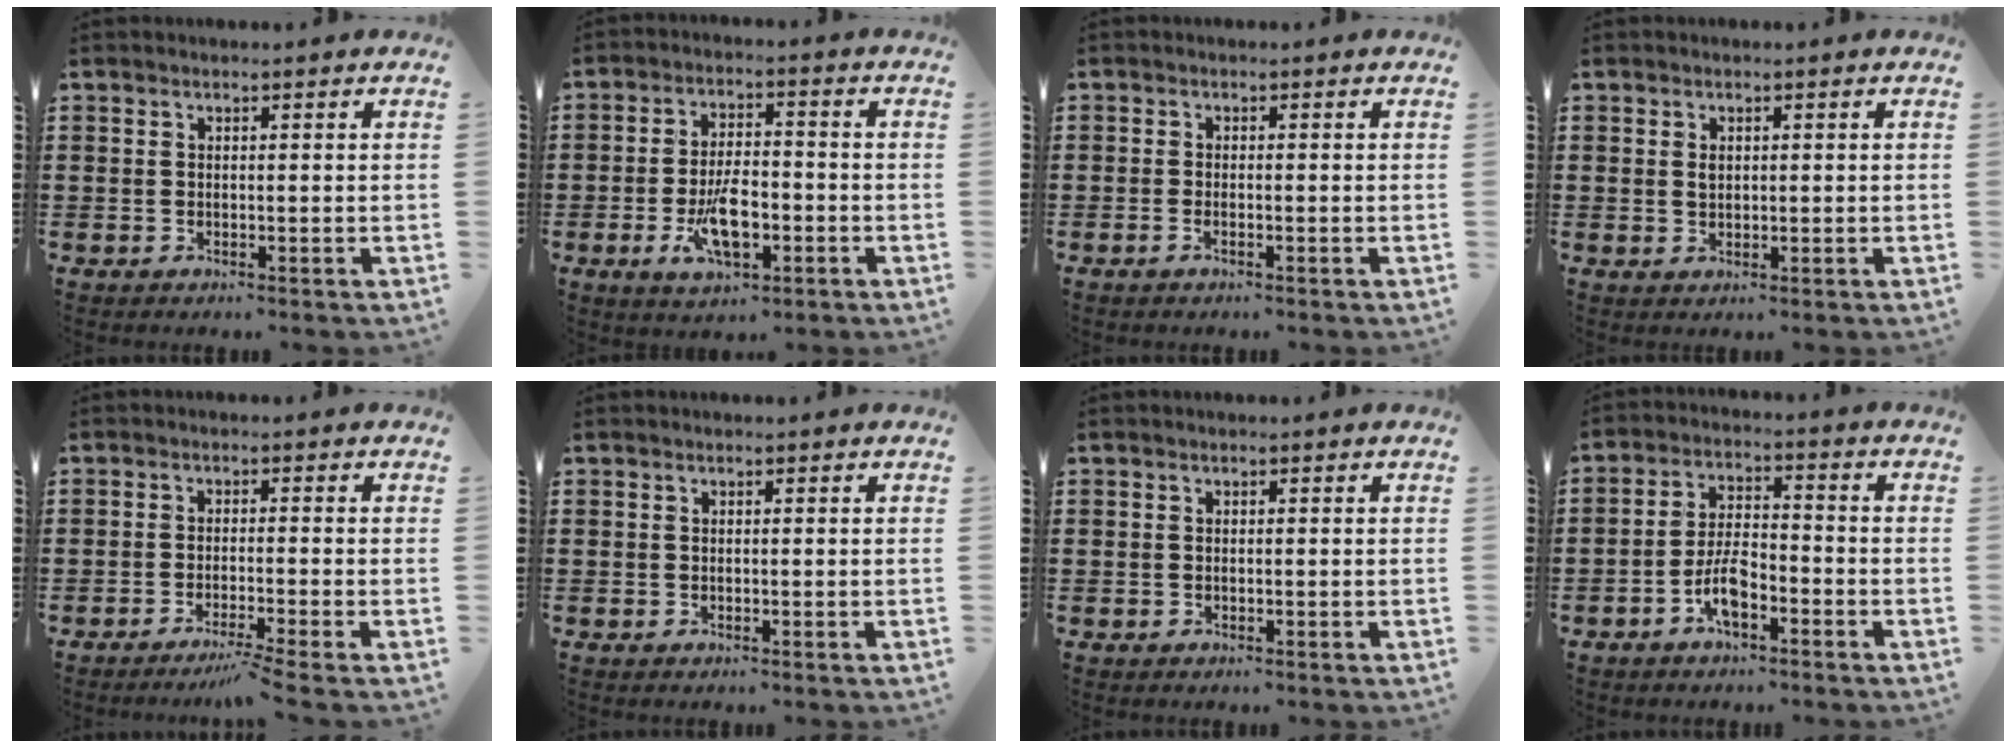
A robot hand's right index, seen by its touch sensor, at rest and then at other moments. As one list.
[{"total": 8.0, "force": [-2.6, 3.4, 6.7], "torque": [-0.134, -0.003, -0.045]}, {"total": 0.7, "force": [-0.5, 0.1, 0.5], "torque": [-0.011, -0.004, -0.008]}, {"total": 1.3, "force": [0.3, 0.9, 0.9], "torque": [-0.021, 0.006, 0.004]}, {"total": 3.0, "force": [-2.3, -0.6, 1.7], "torque": [-0.028, -0.008, -0.043]}, {"total": 0.0}, {"total": 0.0}, {"total": 6.1, "force": [-3.0, 2.3, 4.8], "torque": [-0.113, 0.002, -0.063]}]